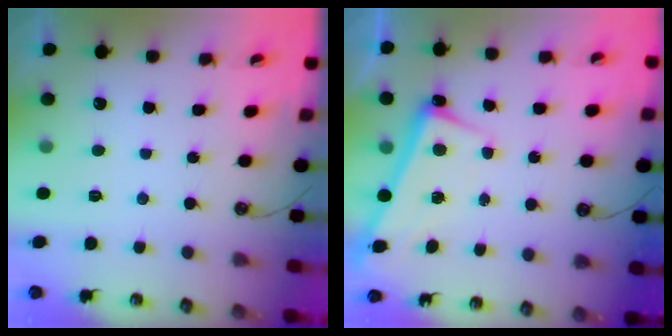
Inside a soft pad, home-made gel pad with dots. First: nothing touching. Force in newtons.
{"total": 2.6, "press": 2.5, "slide": 0.7}